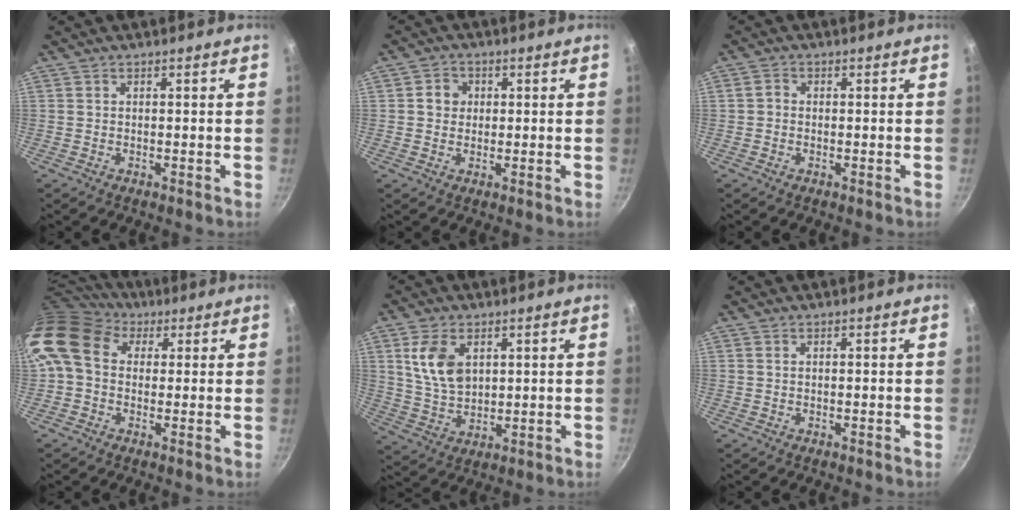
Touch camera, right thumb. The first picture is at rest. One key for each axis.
{"total": 3.5, "fx": 0.5, "fy": 3.3, "fz": 1.3, "tx": 0.000, "ty": 0.006, "tz": 0.002}
{"total": 1.5, "fx": -0.3, "fy": 1.3, "fz": 0.7, "tx": -0.011, "ty": 0.007, "tz": -0.008}
{"total": 13.5, "fx": 3.9, "fy": 10.3, "fz": 7.8, "tx": -0.145, "ty": 0.020, "tz": 0.050}
{"total": 9.4, "fx": 3.1, "fy": 6.0, "fz": 6.5, "tx": -0.113, "ty": -0.020, "tz": 0.067}
{"total": 0.0}